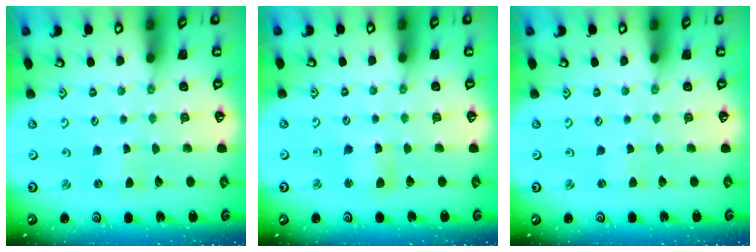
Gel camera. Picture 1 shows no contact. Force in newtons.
{"total": 3.5, "press": 3.5, "slide": 0.3}
{"total": 1.7, "press": 1.7, "slide": 0.2}